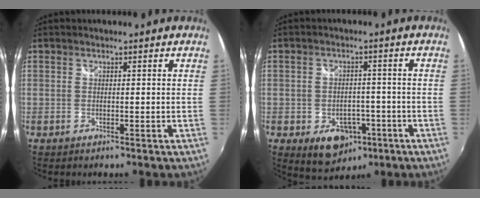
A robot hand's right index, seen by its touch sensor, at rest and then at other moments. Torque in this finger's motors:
{"motor_torque": [0.33, -0.38, 0.10, 0.05]}